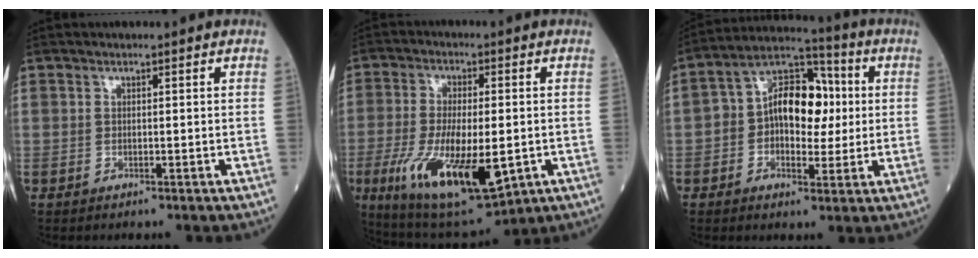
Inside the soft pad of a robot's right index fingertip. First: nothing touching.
{"total": 17.3, "force": [-5.0, 5.4, 15.6], "torque": [-0.292, -0.030, -0.068]}
{"total": 12.2, "force": [0.7, 6.9, 10.0], "torque": [-0.168, 0.038, 0.007]}